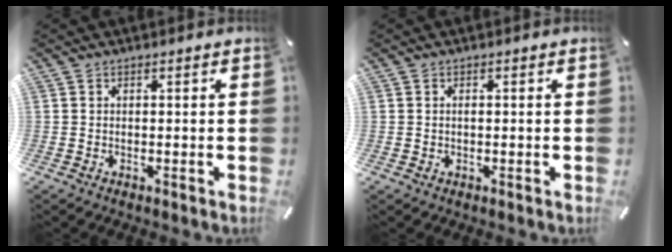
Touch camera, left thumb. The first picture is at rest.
{"total": 0.7, "force": [0.0, 0.4, 0.5], "torque": [-0.012, 0.000, 0.000]}